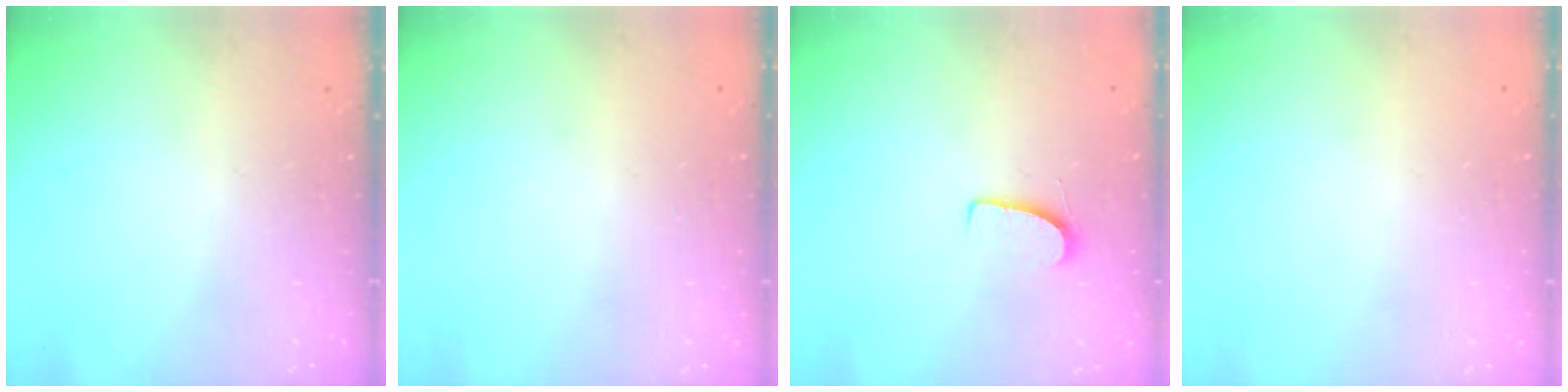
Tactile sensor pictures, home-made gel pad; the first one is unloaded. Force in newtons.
{"total": 0.0}
{"total": 7.1, "press": 7.1, "slide": 0.5}
{"total": 0.0}